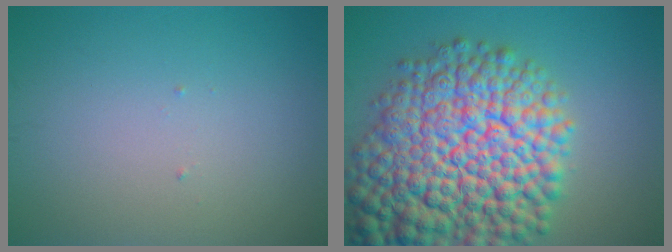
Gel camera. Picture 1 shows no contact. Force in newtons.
{"total": 15.7, "press": 15.7, "slide": 0.7}